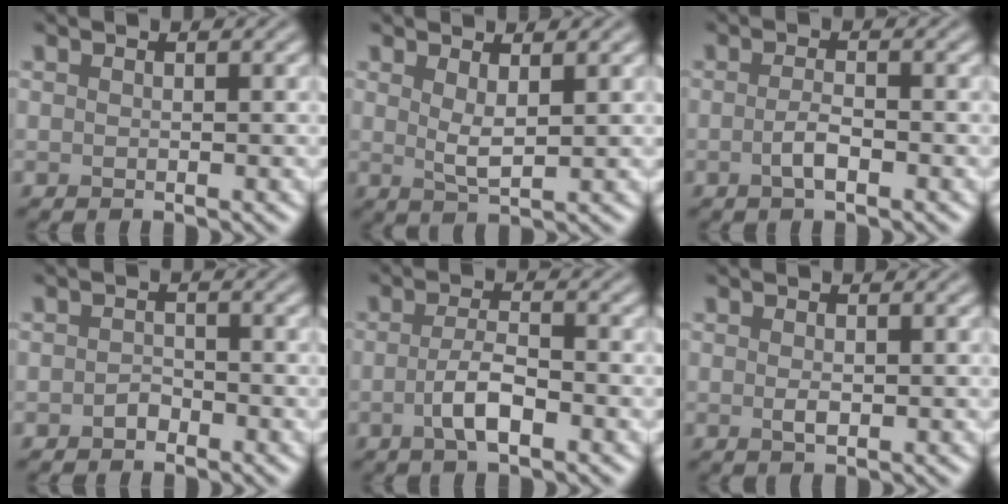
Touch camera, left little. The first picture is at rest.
{"total": 2.0, "force": [1.1, 0.5, 1.7], "torque": [-0.032, -0.007, 0.022]}
{"total": 1.8, "force": [-0.6, 0.5, 1.6], "torque": [-0.033, 0.001, -0.016]}
{"total": 1.1, "force": [-0.7, 0.7, 0.5], "torque": [-0.008, 0.002, -0.015]}
{"total": 3.2, "force": [-1.1, 1.0, 2.8], "torque": [-0.057, 0.002, -0.025]}
{"total": 1.0, "force": [0.0, 0.5, 0.9], "torque": [-0.020, -0.003, 0.000]}